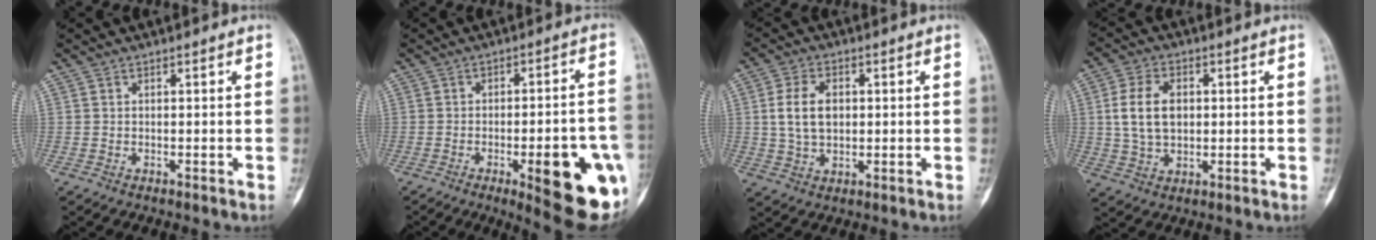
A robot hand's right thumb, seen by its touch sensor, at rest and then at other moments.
{"total": 17.7, "force": [-6.0, 4.5, 16.0], "torque": [-0.153, 0.014, -0.061]}
{"total": 7.9, "force": [1.0, 5.2, 5.8], "torque": [-0.100, 0.001, 0.020]}
{"total": 9.2, "force": [1.1, 6.1, 6.8], "torque": [-0.119, 0.002, 0.025]}